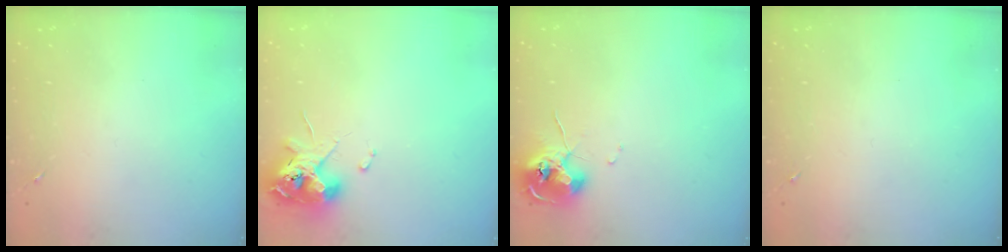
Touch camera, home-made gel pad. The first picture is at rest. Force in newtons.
{"total": 10.9, "press": 10.8, "slide": 1.8}
{"total": 10.1, "press": 10.0, "slide": 0.9}
{"total": 0.0}